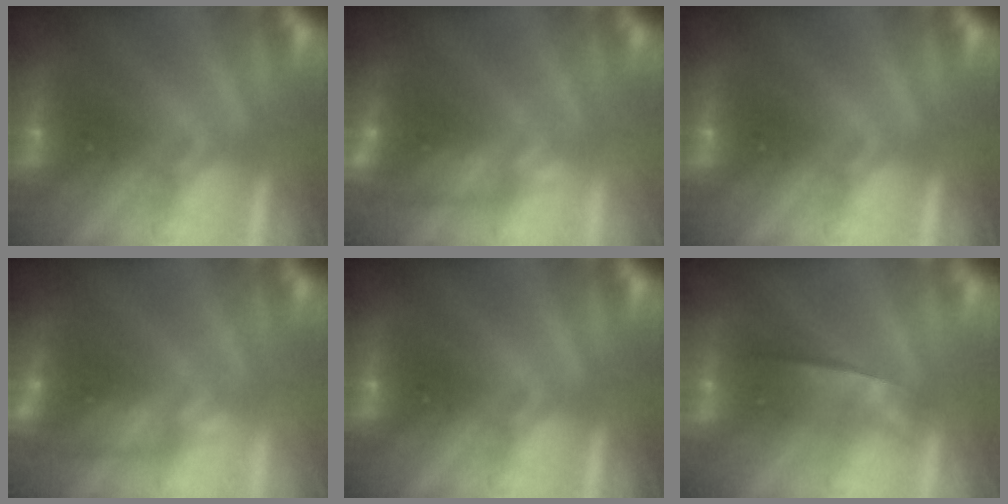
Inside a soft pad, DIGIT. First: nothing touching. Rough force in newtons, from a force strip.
{"total": 4.8}
{"total": 0.0}
{"total": 4.8}
{"total": 0.0}
{"total": 2.0}